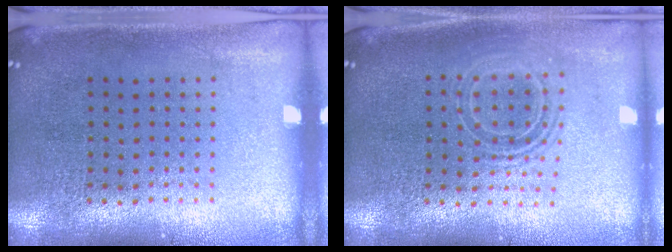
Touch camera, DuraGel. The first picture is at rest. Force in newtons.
{"total": 1.8, "press": 1.4, "slide": 1.2}